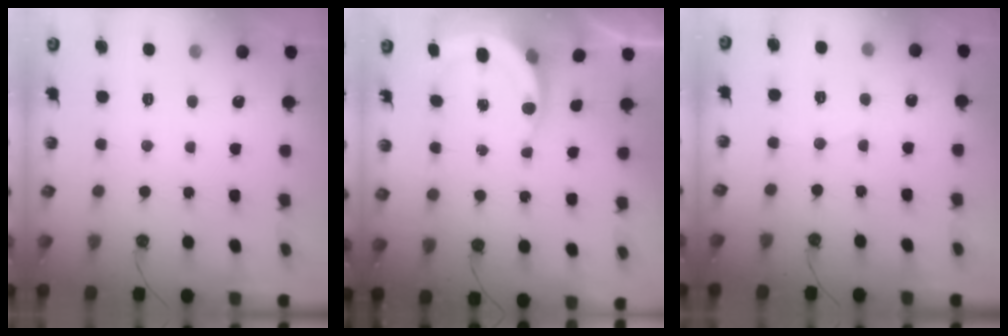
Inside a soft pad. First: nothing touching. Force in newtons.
{"total": 4.3, "press": 4.3, "slide": 0.1}
{"total": 4.0, "press": 4.0, "slide": 0.4}